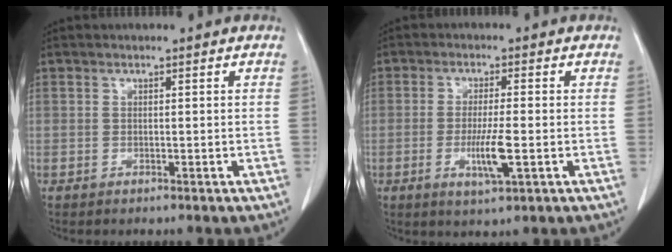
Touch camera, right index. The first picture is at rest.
{"total": 5.8, "force": [-1.5, 0.4, 5.6], "torque": [-0.109, -0.013, -0.025]}